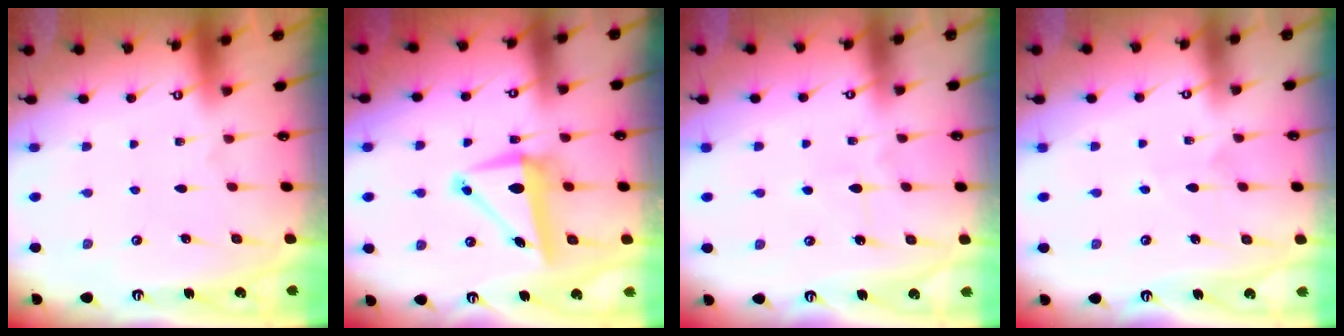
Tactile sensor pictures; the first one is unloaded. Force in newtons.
{"total": 8.3, "press": 8.2, "slide": 1.3}
{"total": 5.1, "press": 5.0, "slide": 0.6}
{"total": 3.7, "press": 3.7, "slide": 0.4}